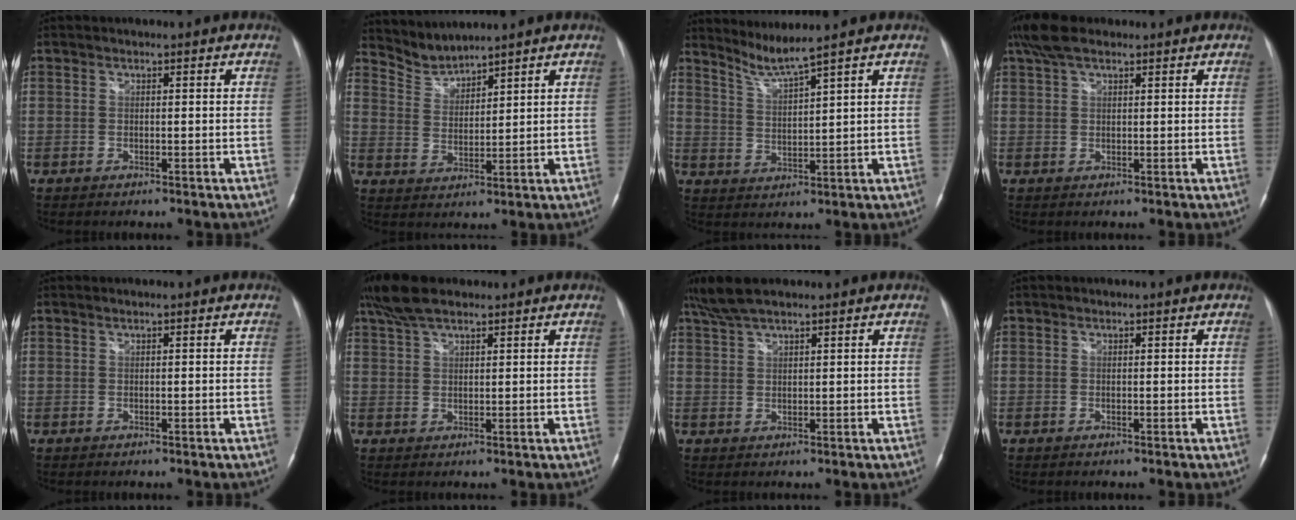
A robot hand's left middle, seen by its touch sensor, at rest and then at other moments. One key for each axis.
{"total": 4.4, "fx": 4.3, "fy": -0.3, "fz": -0.8, "tx": 0.007, "ty": -0.002, "tz": 0.096}
{"total": 4.6, "fx": 4.0, "fy": -1.8, "fz": 1.2, "tx": -0.035, "ty": -0.018, "tz": 0.086}
{"total": 5.2, "fx": 3.8, "fy": 1.8, "fz": 3.1, "tx": -0.074, "ty": 0.027, "tz": 0.075}
{"total": 0.0}
{"total": 6.4, "fx": 5.0, "fy": 1.9, "fz": 3.6, "tx": -0.081, "ty": 0.023, "tz": 0.098}
{"total": 5.7, "fx": 4.7, "fy": 0.9, "fz": 3.1, "tx": -0.073, "ty": 0.023, "tz": 0.094}
{"total": 0.0}